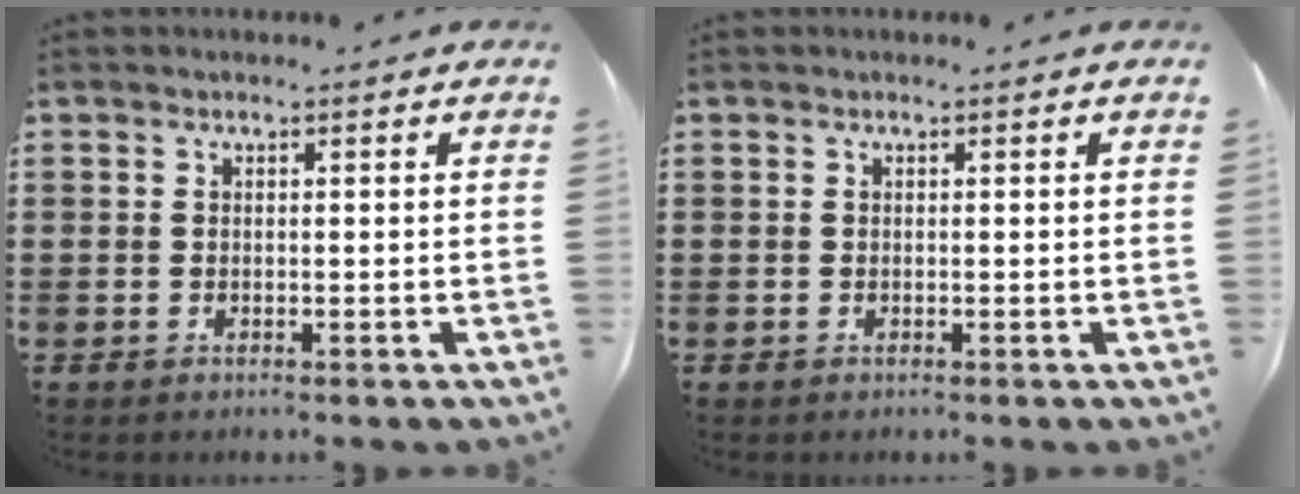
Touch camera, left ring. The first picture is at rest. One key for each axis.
{"total": 0.0}